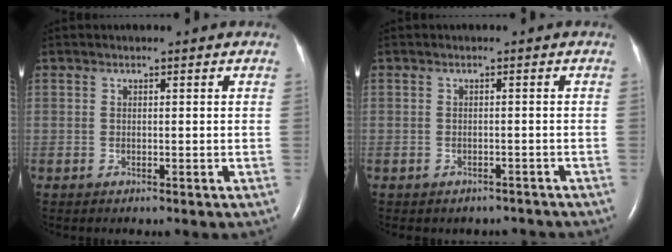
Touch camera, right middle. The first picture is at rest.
{"total": 3.2, "force": [-2.8, 1.6, 0.2], "torque": [-0.006, 0.007, -0.034]}